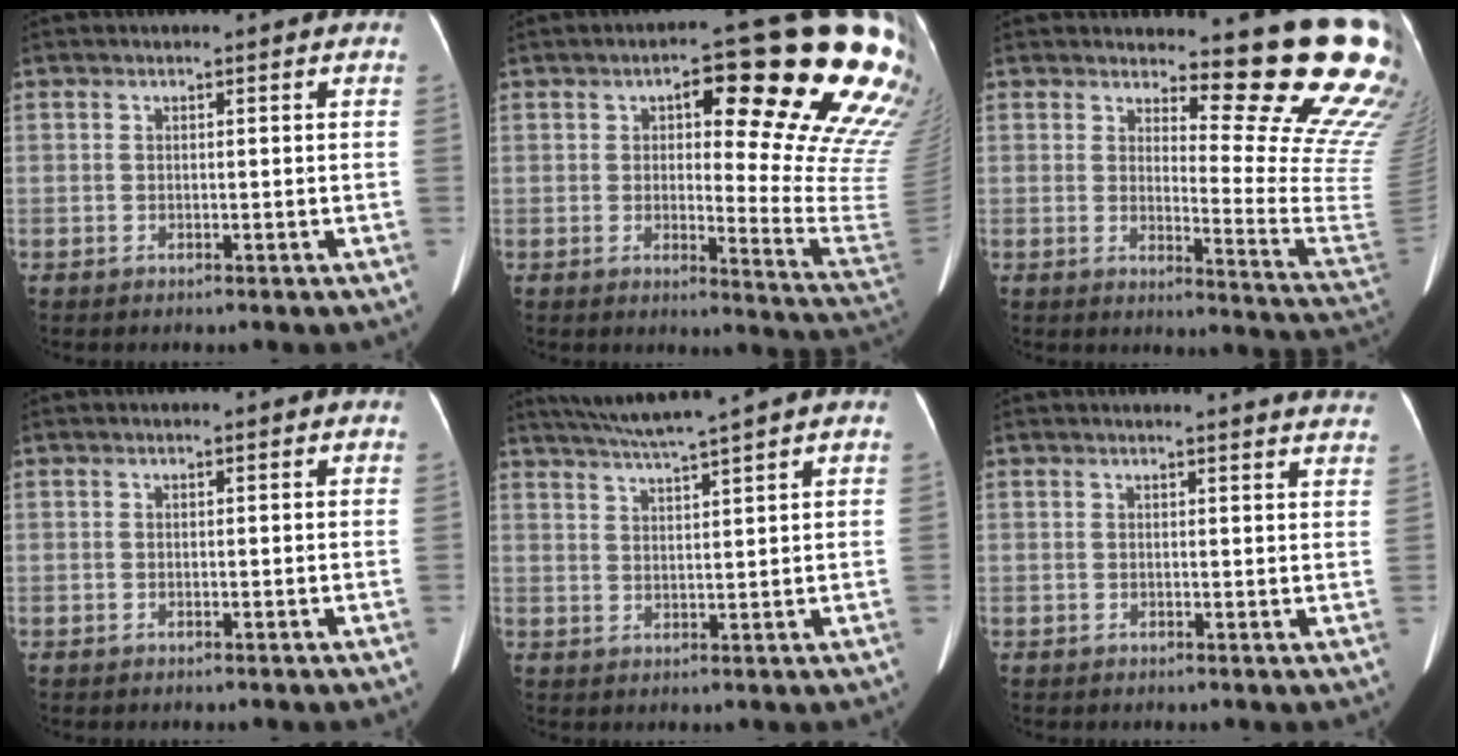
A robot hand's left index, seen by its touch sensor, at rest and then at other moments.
{"total": 22.9, "force": [12.0, 4.7, 18.9], "torque": [-0.176, -0.001, 0.140]}
{"total": 18.2, "force": [14.4, 2.3, 10.8], "torque": [-0.132, -0.113, 0.156]}
{"total": 0.0}
{"total": 7.4, "force": [6.4, -1.7, 3.4], "torque": [-0.060, 0.008, 0.110]}
{"total": 10.5, "force": [10.1, 0.1, 2.7], "torque": [-0.023, -0.030, 0.089]}